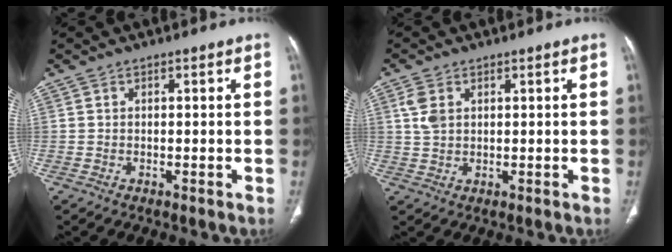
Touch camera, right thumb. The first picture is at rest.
{"total": 3.8, "force": [1.3, 2.4, 2.6], "torque": [-0.061, 0.003, 0.032]}